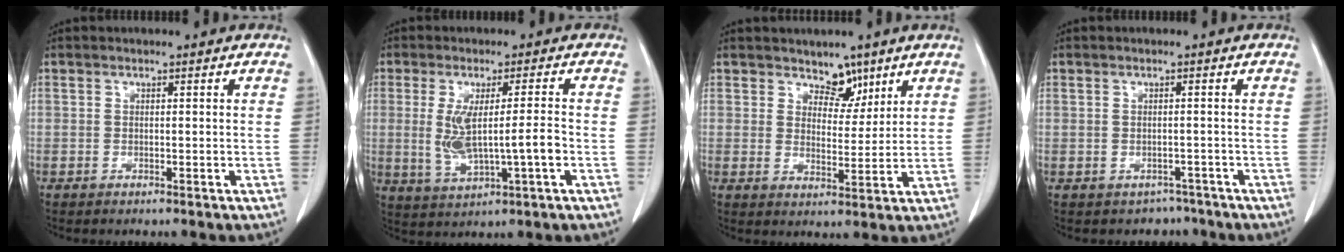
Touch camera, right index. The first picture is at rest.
{"total": 8.1, "force": [-0.8, 0.9, 8.0], "torque": [-0.159, -0.001, -0.007]}
{"total": 4.7, "force": [3.5, 2.6, 1.7], "torque": [-0.015, -0.006, 0.059]}
{"total": 2.3, "force": [-1.6, 1.6, -0.4], "torque": [0.004, 0.008, -0.020]}